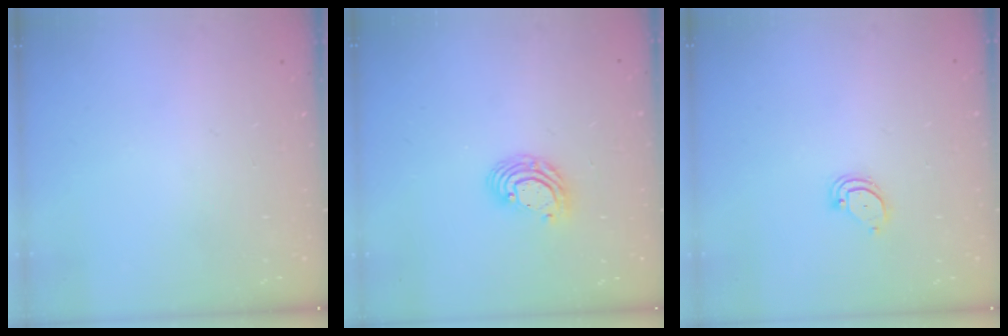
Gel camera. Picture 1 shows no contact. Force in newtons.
{"total": 7.6, "press": 7.5, "slide": 1.2}
{"total": 2.9, "press": 2.9, "slide": 0.2}